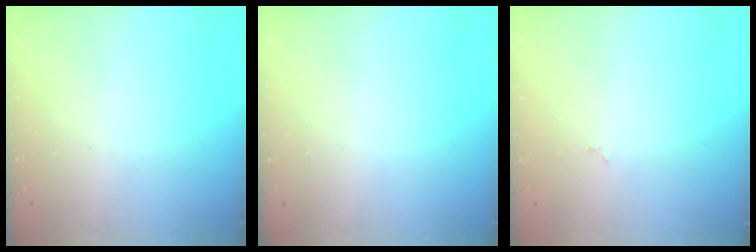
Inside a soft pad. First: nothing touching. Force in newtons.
{"total": 0.0}
{"total": 1.8, "press": 1.8, "slide": 0.3}